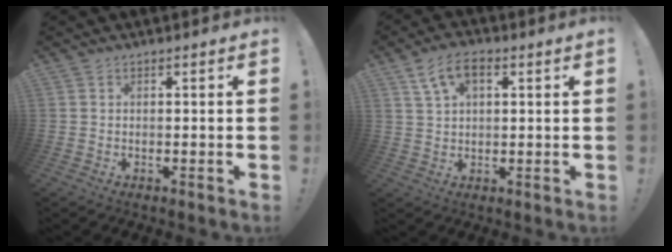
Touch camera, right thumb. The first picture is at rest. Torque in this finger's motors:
{"motor_torque": [0.09, 0.11, 0.20, 0.16, 0.00]}